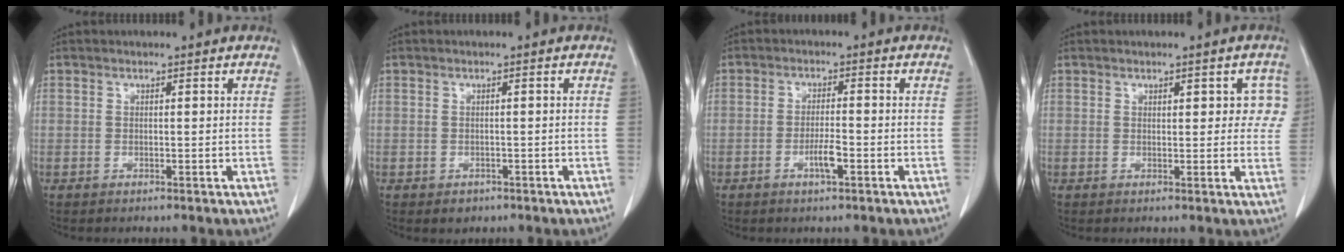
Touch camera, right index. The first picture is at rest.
{"total": 1.5, "force": [-0.9, 1.0, 0.6], "torque": [-0.007, 0.001, -0.003]}
{"total": 3.3, "force": [-1.4, 0.5, 2.9], "torque": [-0.055, 0.000, -0.026]}
{"total": 4.5, "force": [1.5, 2.1, 3.6], "torque": [-0.028, 0.010, 0.014]}